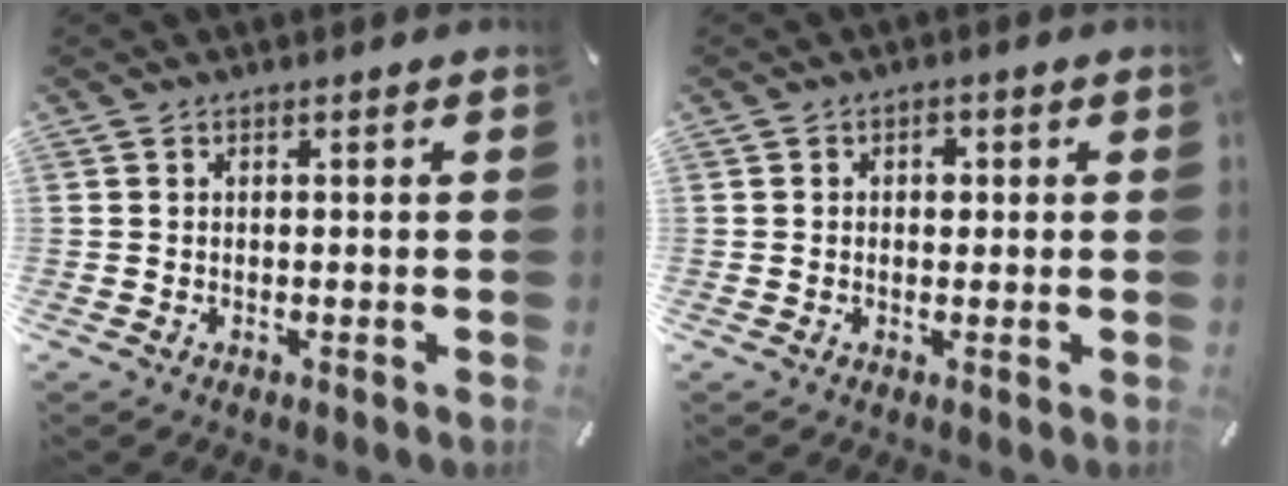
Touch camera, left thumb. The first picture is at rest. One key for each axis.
{"total": 2.1, "fx": 0.2, "fy": 1.6, "fz": 1.3, "tx": -0.004, "ty": -0.002, "tz": -0.005}